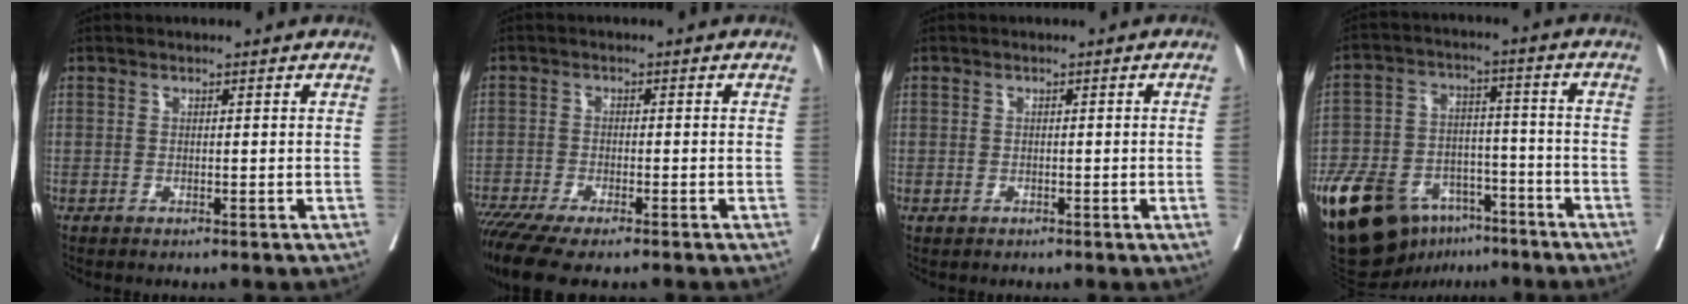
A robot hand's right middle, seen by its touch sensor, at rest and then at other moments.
{"total": 10.0, "force": [-7.8, 1.4, 6.0], "torque": [-0.102, -0.015, -0.129]}
{"total": 0.9, "force": [-0.1, 0.0, 0.8], "torque": [-0.014, 0.004, 0.000]}
{"total": 18.0, "force": [-11.2, 10.0, 9.9], "torque": [-0.190, 0.014, -0.185]}